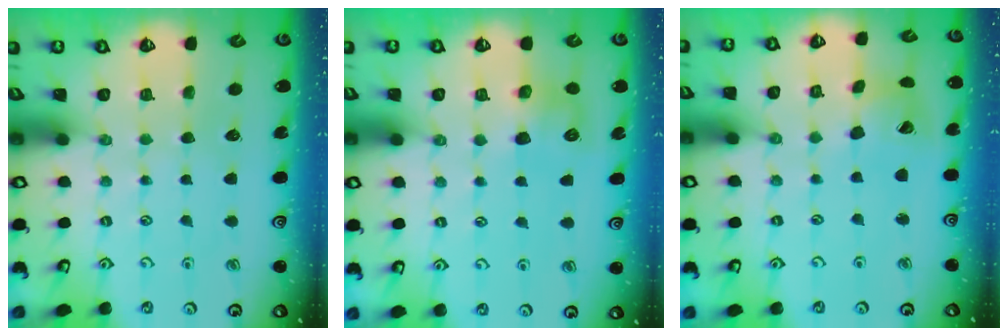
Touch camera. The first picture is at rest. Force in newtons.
{"total": 7.1, "press": 7.1, "slide": 0.1}
{"total": 10.8, "press": 10.7, "slide": 1.5}